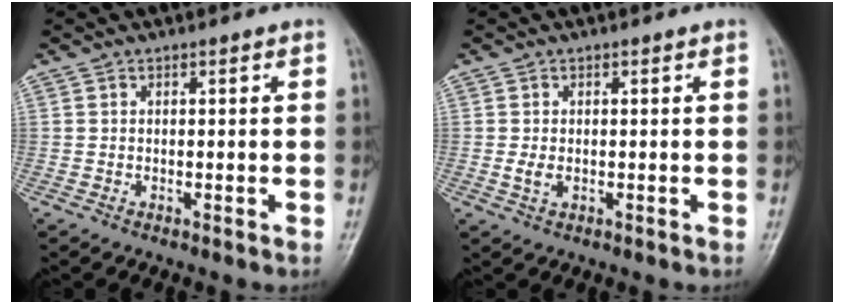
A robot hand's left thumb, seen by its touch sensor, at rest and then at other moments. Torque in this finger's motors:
{"motor_torque": [-0.22, 0.20, 0.09, -0.06, 0.02]}